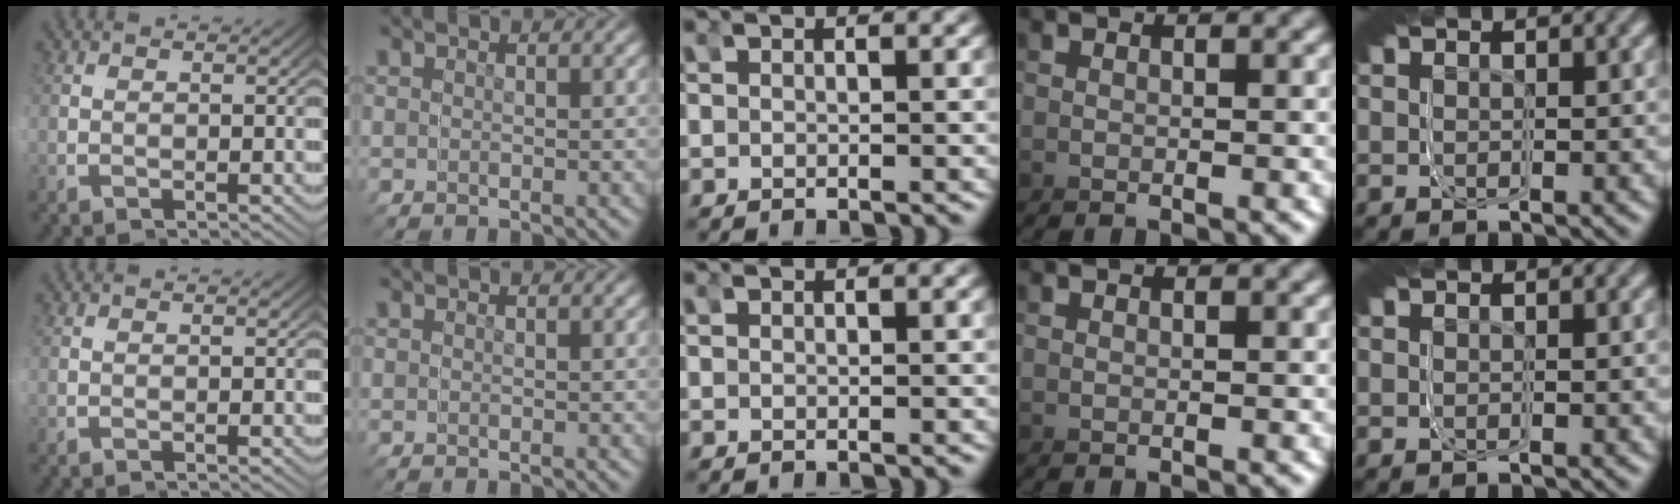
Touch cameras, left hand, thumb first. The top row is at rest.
{}